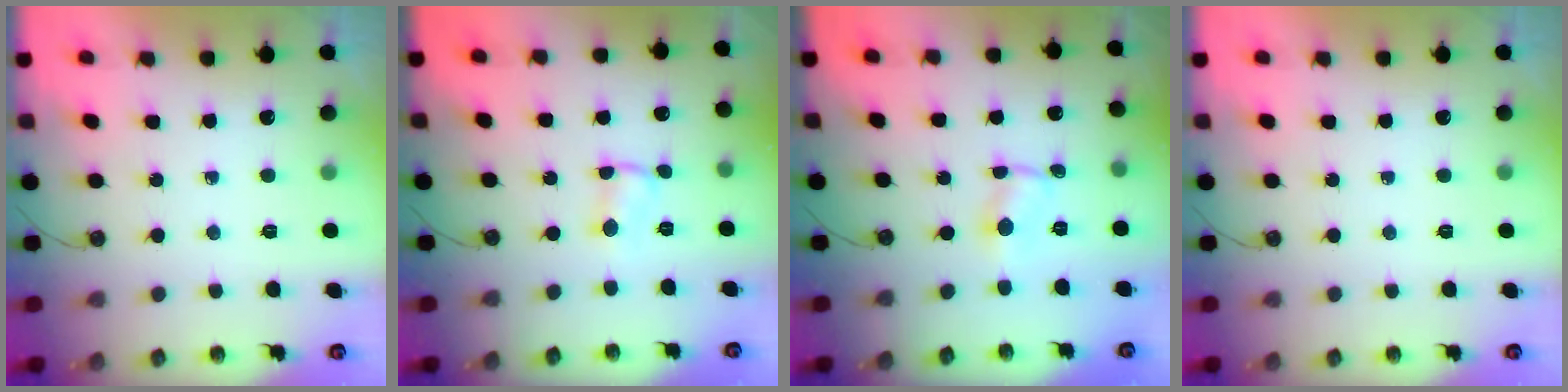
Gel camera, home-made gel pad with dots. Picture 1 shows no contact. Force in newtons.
{"total": 1.1, "press": 0.9, "slide": 0.7}
{"total": 0.9, "press": 0.8, "slide": 0.2}
{"total": 0.0}